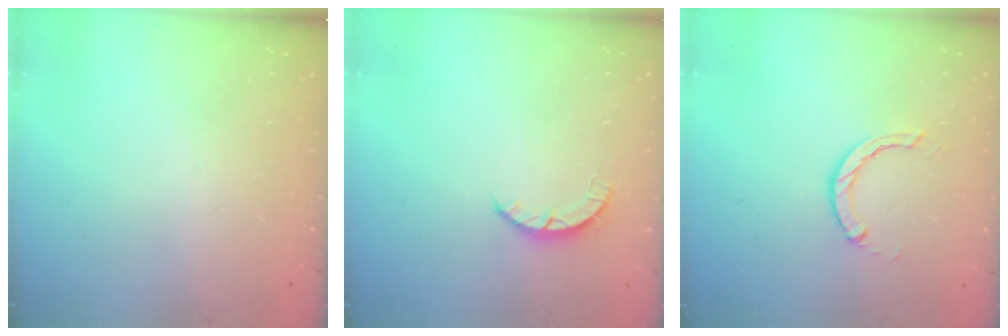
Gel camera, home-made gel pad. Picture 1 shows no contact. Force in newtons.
{"total": 2.5, "press": 2.4, "slide": 0.4}
{"total": 2.9, "press": 2.9, "slide": 0.4}